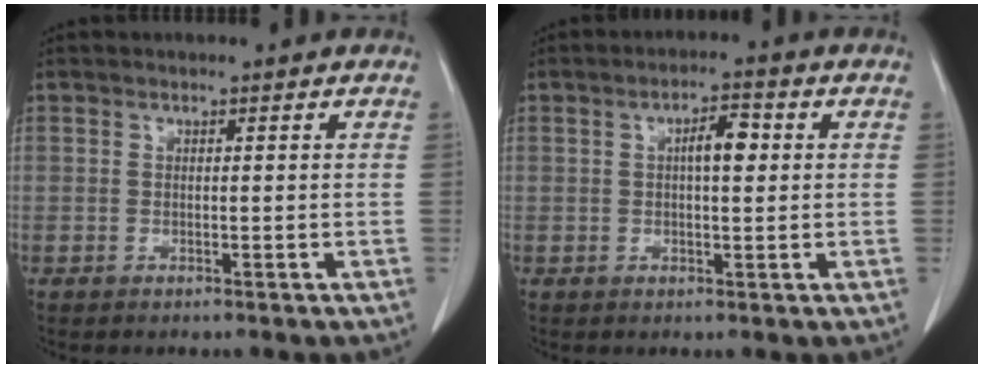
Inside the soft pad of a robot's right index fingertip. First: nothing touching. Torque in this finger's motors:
{"motor_torque": [0.65, 0.12, 0.14, 0.06]}